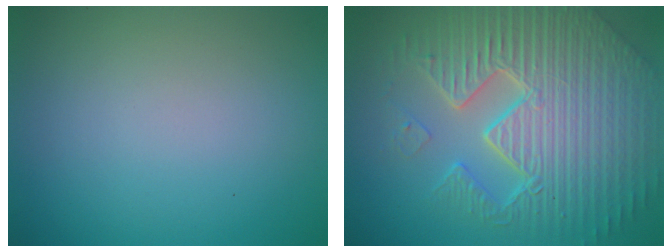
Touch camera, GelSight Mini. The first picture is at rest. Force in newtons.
{"total": 11.2, "press": 7.1, "slide": 8.7}